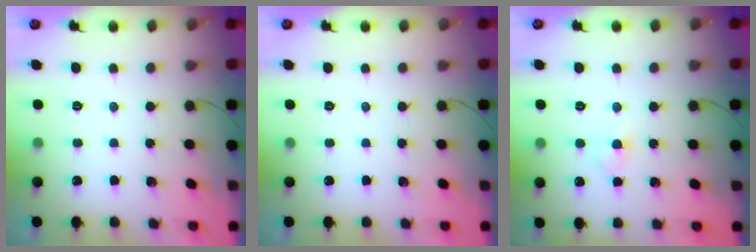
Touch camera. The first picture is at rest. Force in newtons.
{"total": 0.0}
{"total": 3.6, "press": 3.4, "slide": 1.1}